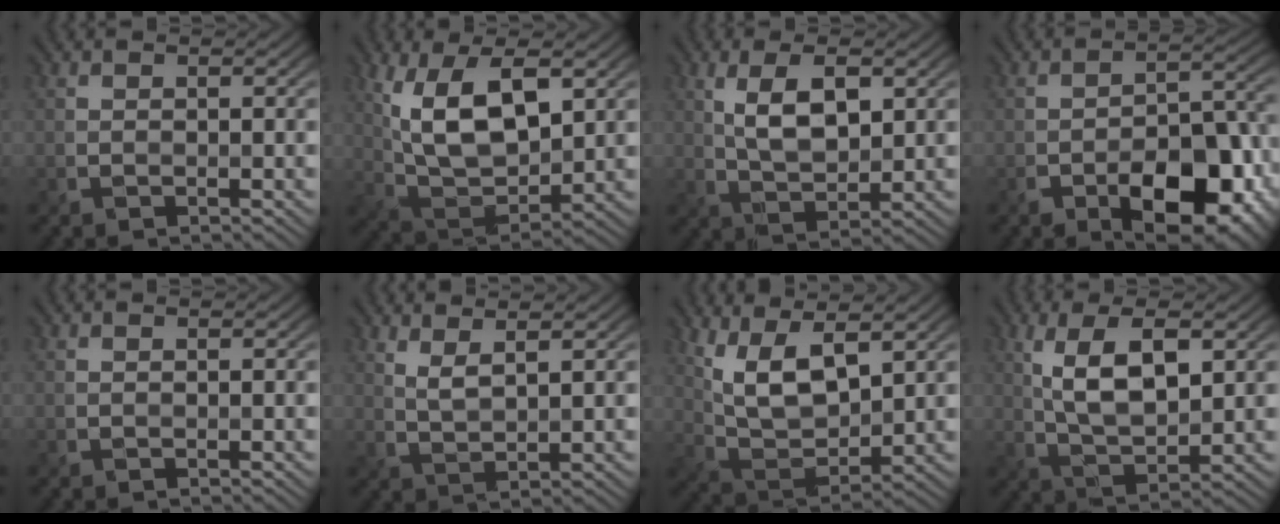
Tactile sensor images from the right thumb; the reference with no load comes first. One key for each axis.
{"total": 11.5, "fx": 3.9, "fy": 5.6, "fz": 9.2, "tx": -0.200, "ty": 0.000, "tz": 0.078}
{"total": 6.3, "fx": 2.2, "fy": 2.8, "fz": 5.2, "tx": -0.106, "ty": 0.002, "tz": 0.045}
{"total": 11.7, "fx": -5.5, "fy": 6.0, "fz": 8.5, "tx": -0.129, "ty": -0.013, "tz": -0.078}
{"total": 0.0}
{"total": 3.0, "fx": 2.2, "fy": 0.5, "fz": 1.9, "tx": -0.038, "ty": 0.002, "tz": 0.050}
{"total": 9.1, "fx": 4.6, "fy": 3.8, "fz": 6.9, "tx": -0.156, "ty": 0.000, "tz": 0.097}
{"total": 8.4, "fx": 2.7, "fy": 3.6, "fz": 7.1, "tx": -0.142, "ty": 0.003, "tz": 0.051}